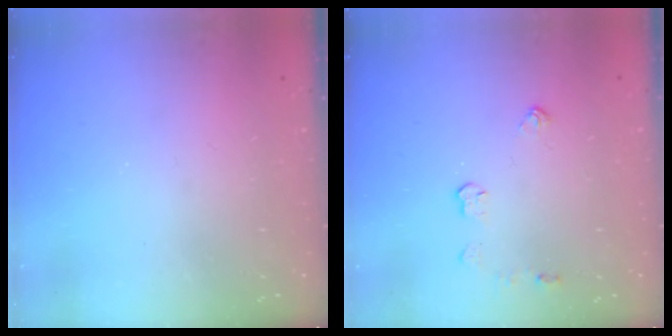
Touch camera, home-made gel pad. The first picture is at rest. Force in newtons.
{"total": 3.7, "press": 3.7, "slide": 0.5}